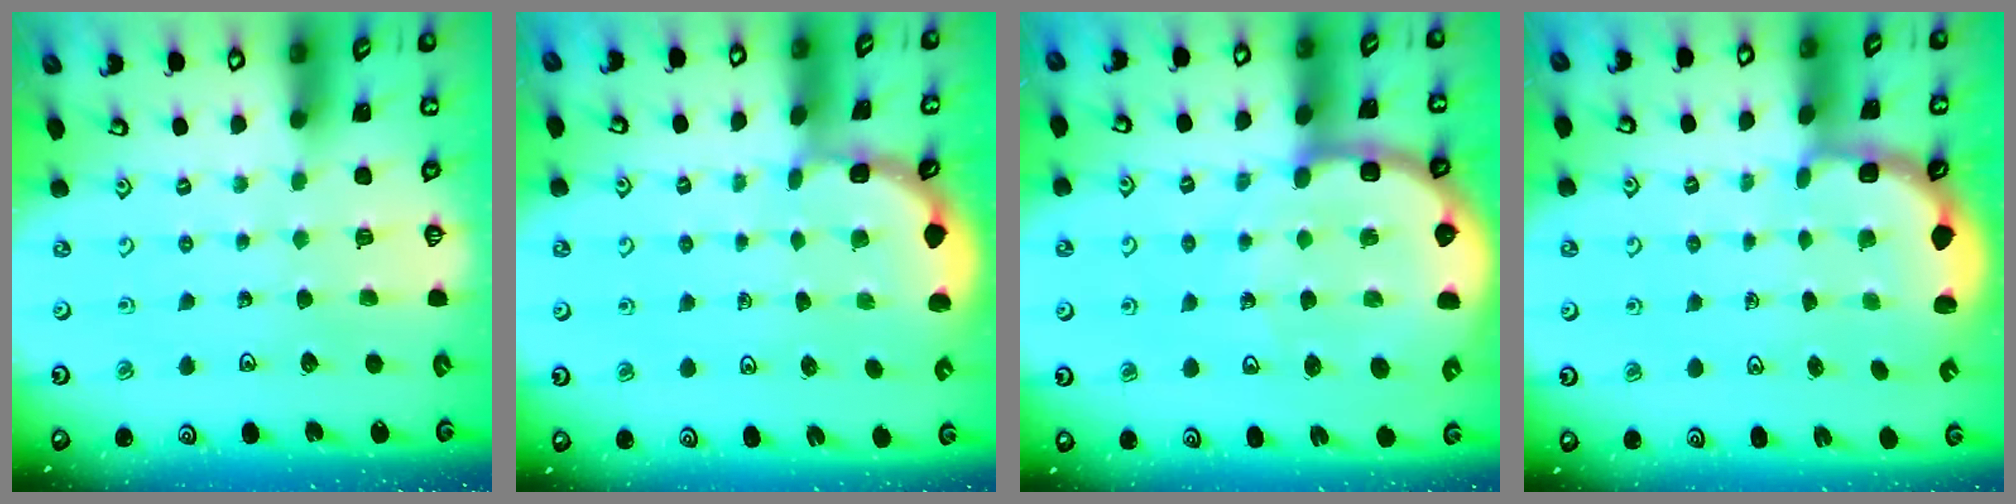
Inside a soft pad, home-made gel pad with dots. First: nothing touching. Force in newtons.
{"total": 1.5, "press": 1.5, "slide": 0.2}
{"total": 12.7, "press": 12.5, "slide": 2.3}
{"total": 3.0, "press": 2.1, "slide": 2.2}